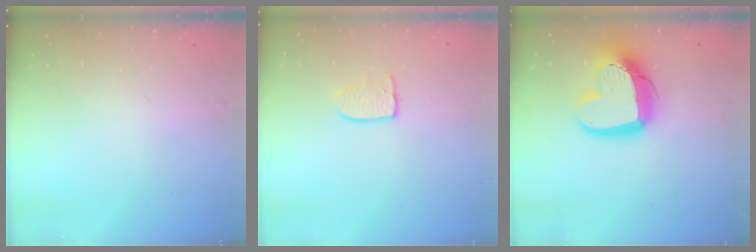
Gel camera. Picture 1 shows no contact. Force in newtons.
{"total": 5.9, "press": 5.9, "slide": 0.4}
{"total": 17.3, "press": 17.3, "slide": 1.6}